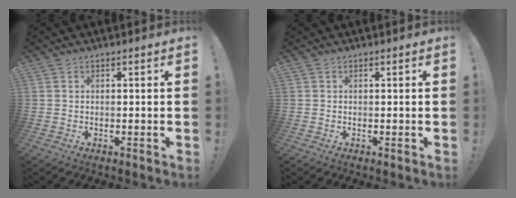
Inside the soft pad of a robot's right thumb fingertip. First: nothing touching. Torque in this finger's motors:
{"motor_torque": [0.00, -0.11, -0.04, 0.08, -0.11]}